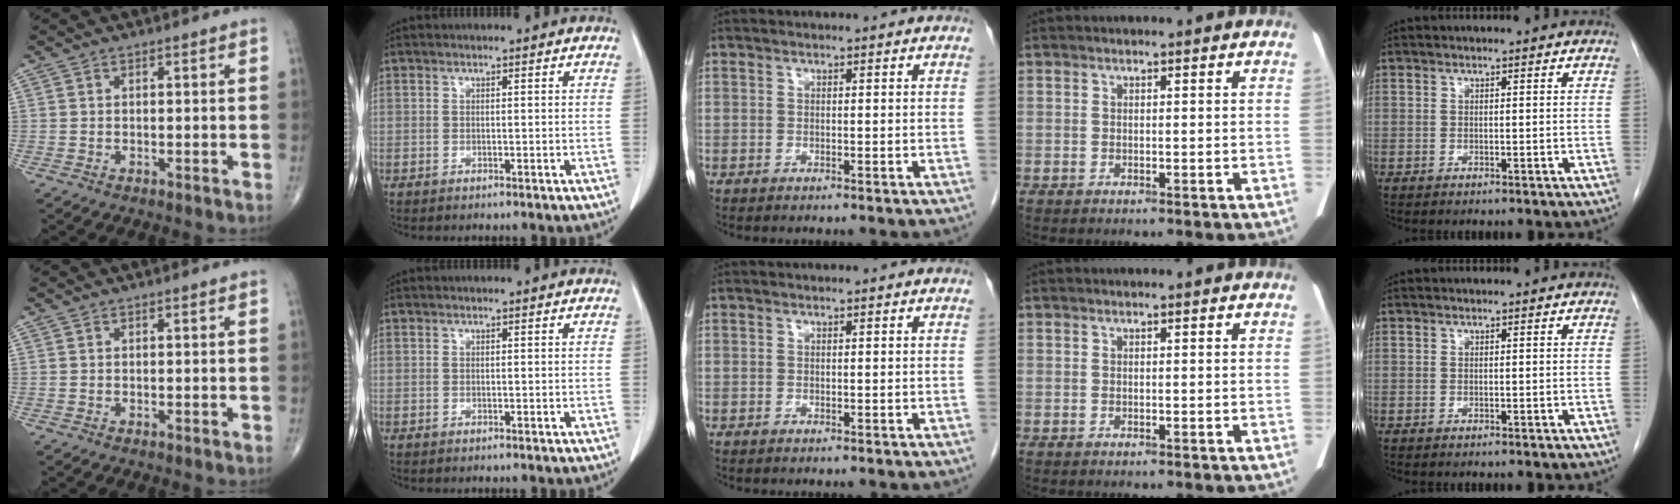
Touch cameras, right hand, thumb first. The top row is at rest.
{}